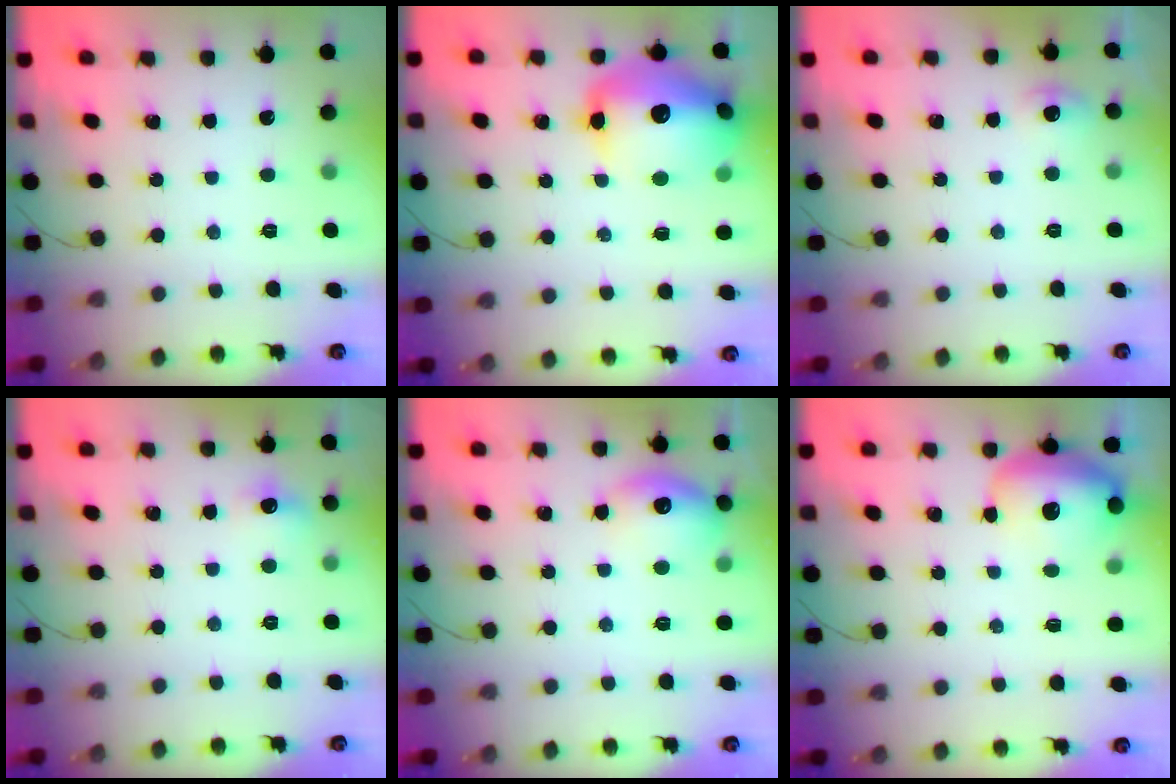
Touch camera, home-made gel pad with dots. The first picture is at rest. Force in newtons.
{"total": 19.4, "press": 19.0, "slide": 3.8}
{"total": 12.3, "press": 5.3, "slide": 11.1}
{"total": 5.4, "press": 5.3, "slide": 1.1}
{"total": 12.5, "press": 12.5, "slide": 0.7}
{"total": 17.2, "press": 14.8, "slide": 8.8}